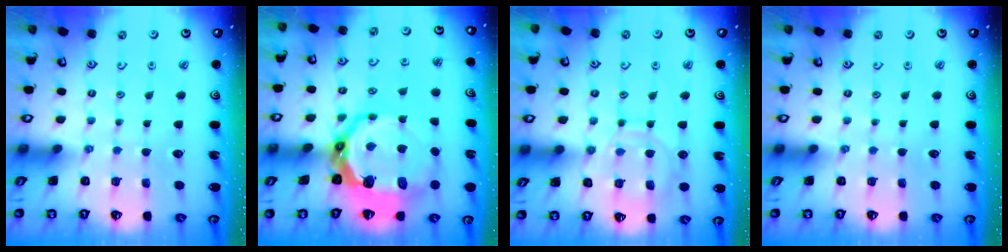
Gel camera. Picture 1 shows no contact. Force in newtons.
{"total": 15.7, "press": 14.8, "slide": 5.3}
{"total": 11.9, "press": 11.9, "slide": 1.2}
{"total": 0.0}